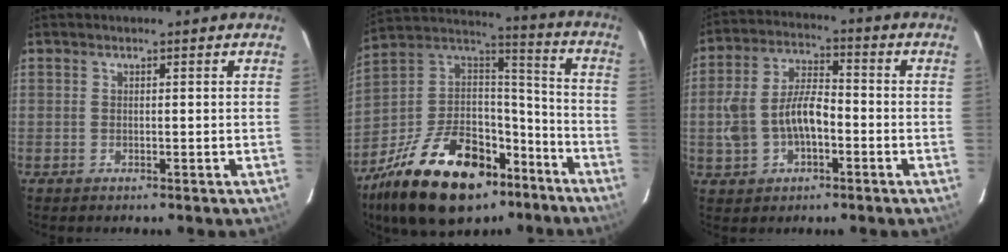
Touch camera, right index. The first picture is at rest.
{"total": 28.9, "force": [-18.2, 14.8, 16.9], "torque": [-0.328, 0.021, -0.284]}
{"total": 10.9, "force": [-2.6, 6.2, 8.6], "torque": [-0.182, 0.015, -0.040]}